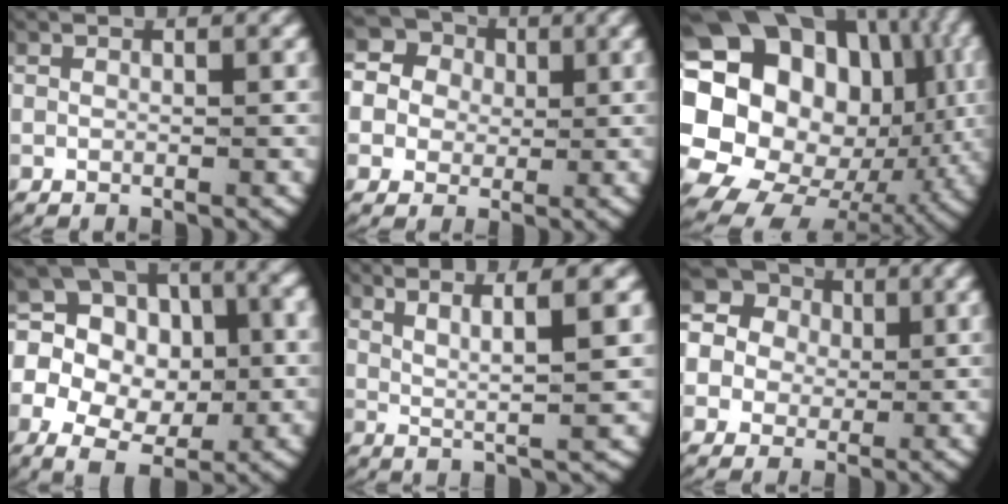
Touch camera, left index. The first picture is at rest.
{"total": 12.1, "force": [3.6, 10.2, 5.3], "torque": [-0.128, 0.003, 0.041]}
{"total": 22.7, "force": [0.1, 18.8, 12.7], "torque": [-0.292, -0.056, -0.001]}
{"total": 12.3, "force": [0.2, 10.0, 7.1], "torque": [-0.147, -0.028, -0.001]}
{"total": 6.0, "force": [3.1, 1.0, 5.1], "torque": [-0.077, 0.010, 0.052]}
{"total": 13.3, "force": [3.8, 11.5, 5.6], "torque": [-0.143, -0.001, 0.041]}